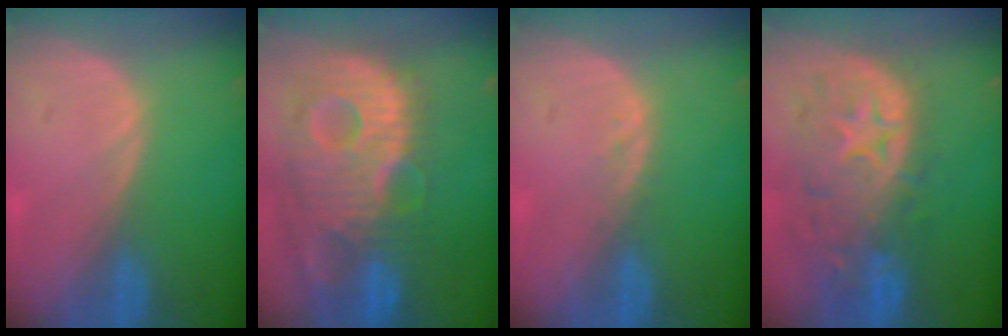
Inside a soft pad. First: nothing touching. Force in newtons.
{"total": 13.8, "press": 12.0, "slide": 6.8}
{"total": 1.0, "press": 1.0, "slide": 0.2}
{"total": 11.9, "press": 10.1, "slide": 6.3}